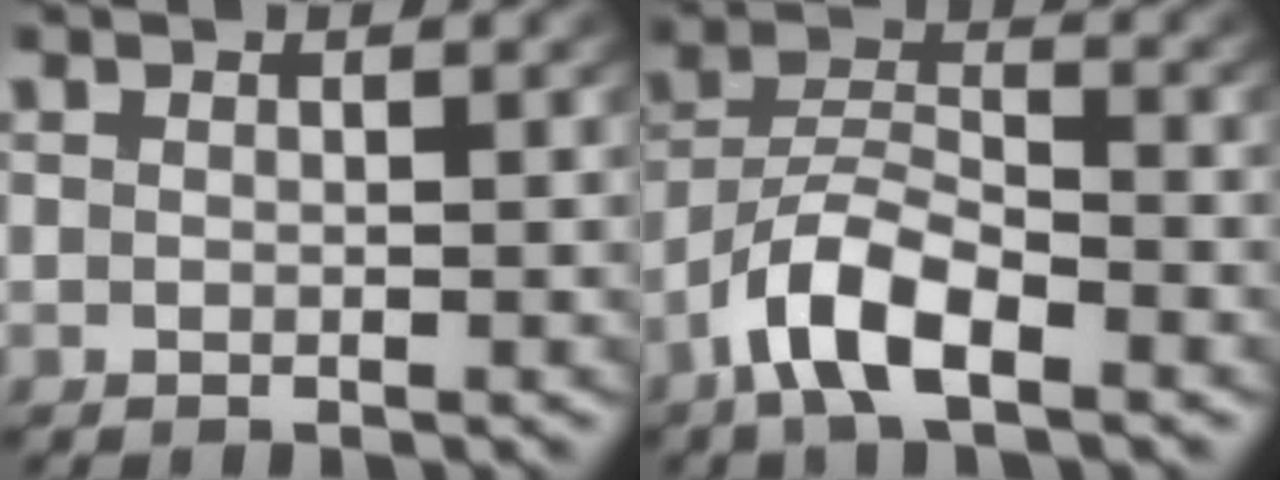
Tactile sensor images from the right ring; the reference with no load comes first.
{"total": 5.5, "force": [-3.0, 2.6, 3.8], "torque": [-0.080, -0.016, -0.050]}